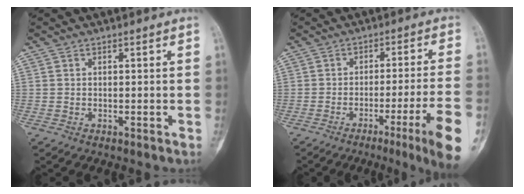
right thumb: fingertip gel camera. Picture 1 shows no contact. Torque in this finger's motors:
{"motor_torque": [2.39, 2.62, 1.38, -1.39, 0.39]}